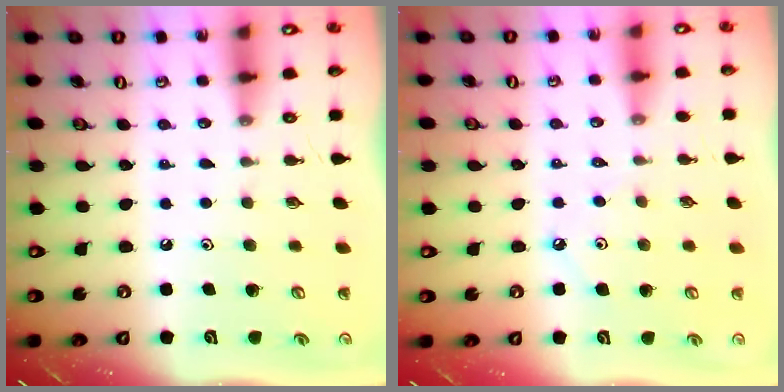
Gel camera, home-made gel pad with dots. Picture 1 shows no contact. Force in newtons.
{"total": 3.4, "press": 3.3, "slide": 0.5}